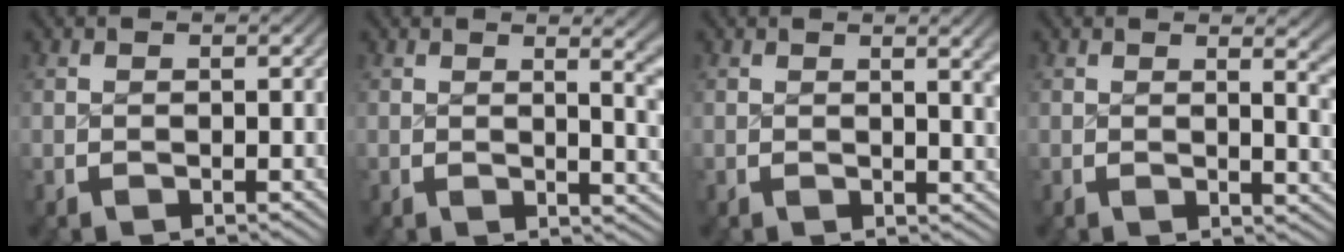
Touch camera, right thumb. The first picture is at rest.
{"total": 3.5, "force": [0.9, 0.7, 3.3], "torque": [-0.032, -0.005, 0.015]}
{"total": 2.2, "force": [0.6, 0.2, 2.1], "torque": [-0.026, -0.002, 0.011]}
{"total": 2.8, "force": [1.0, 0.5, 2.5], "torque": [-0.025, -0.006, 0.014]}